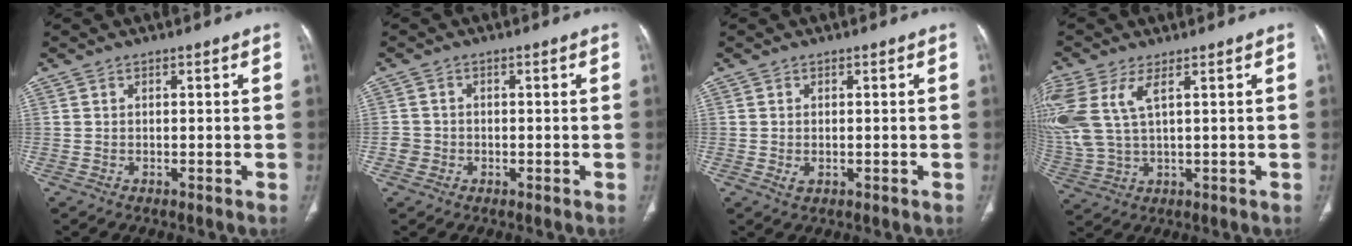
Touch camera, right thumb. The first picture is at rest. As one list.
[{"total": 1.4, "force": [-0.4, 1.3, 0.5], "torque": [-0.010, 0.003, -0.010]}, {"total": 1.6, "force": [-0.3, 1.0, 1.3], "torque": [-0.028, -0.002, -0.001]}, {"total": 12.8, "force": [4.4, 5.9, 10.4], "torque": [-0.278, -0.002, 0.100]}]